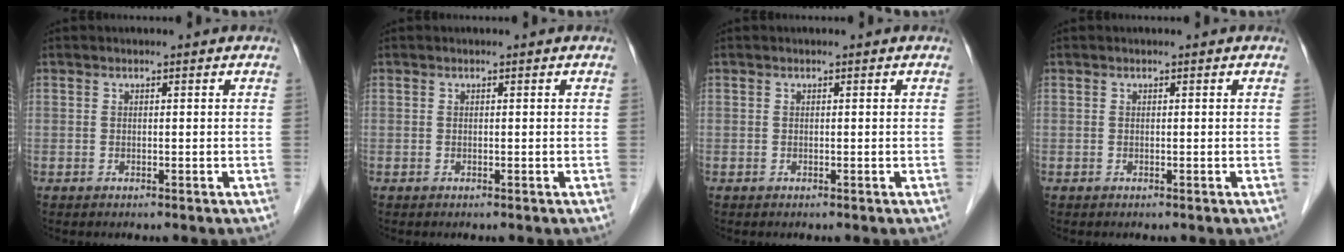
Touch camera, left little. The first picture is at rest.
{"total": 0.0}
{"total": 0.0}
{"total": 0.0}